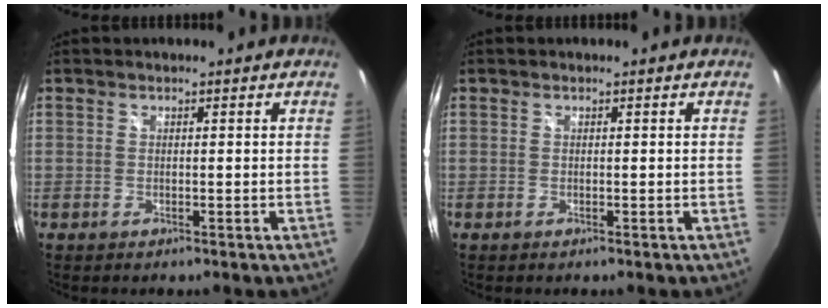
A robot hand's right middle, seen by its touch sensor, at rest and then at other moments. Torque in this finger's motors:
{"motor_torque": [-0.13, -0.05, 0.01, -0.01]}